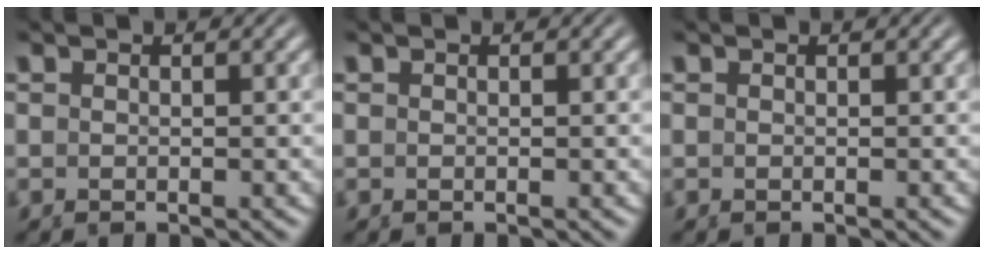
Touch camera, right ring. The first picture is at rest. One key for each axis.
{"total": 0.0}
{"total": 0.0}